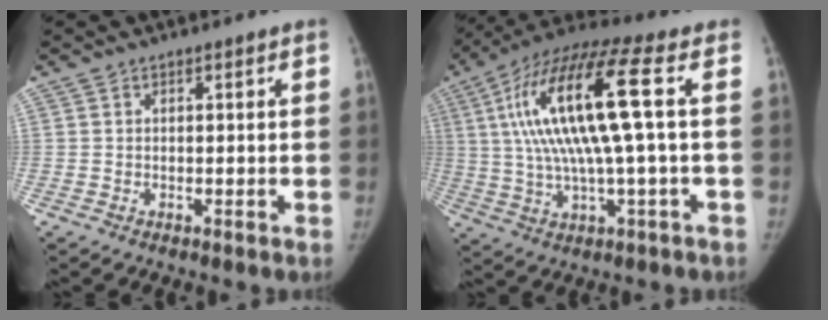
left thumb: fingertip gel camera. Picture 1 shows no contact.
{"total": 19.6, "force": [3.0, 3.3, 19.0], "torque": [-0.396, 0.028, 0.050]}